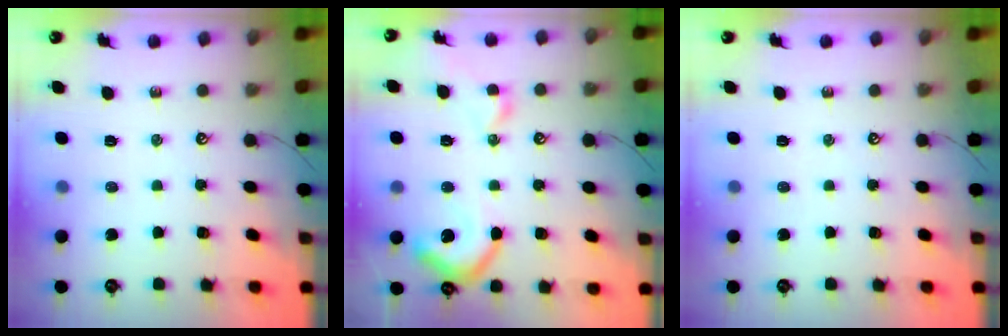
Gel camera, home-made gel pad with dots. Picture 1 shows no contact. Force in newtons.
{"total": 9.8, "press": 9.6, "slide": 1.5}
{"total": 0.0}